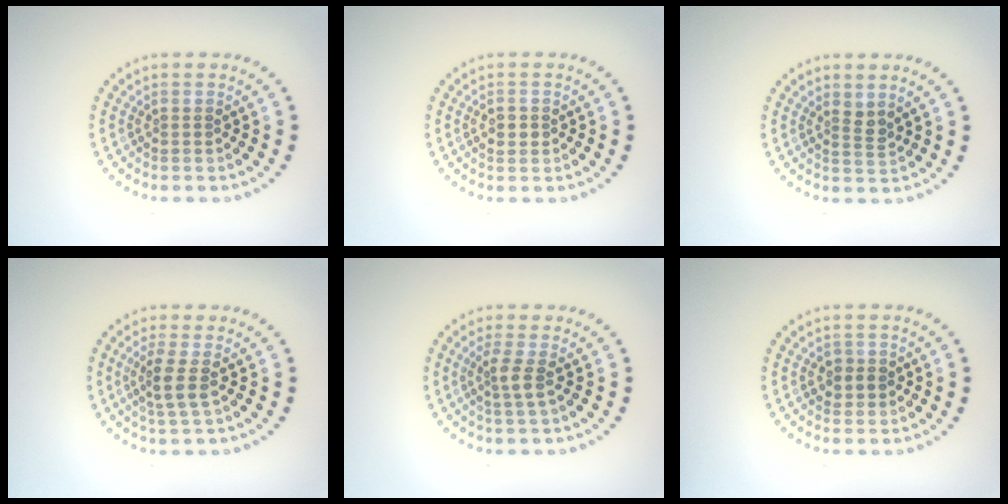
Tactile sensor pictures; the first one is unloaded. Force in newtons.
{"total": 1.8, "press": 1.7, "slide": 0.2}
{"total": 1.3, "press": 1.0, "slide": 0.8}
{"total": 2.4, "press": 1.9, "slide": 1.5}
{"total": 1.9, "press": 1.4, "slide": 1.2}
{"total": 1.5, "press": 1.4, "slide": 0.7}